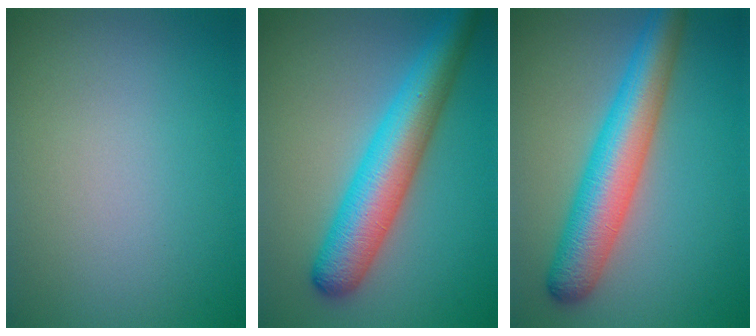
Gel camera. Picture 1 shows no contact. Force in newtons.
{"total": 7.8, "press": 7.8, "slide": 0.3}
{"total": 7.6, "press": 7.6, "slide": 0.2}